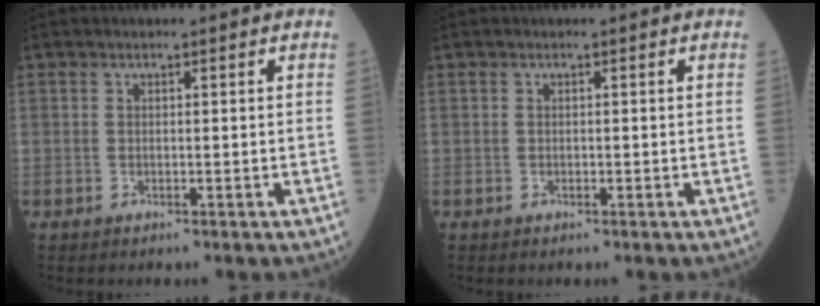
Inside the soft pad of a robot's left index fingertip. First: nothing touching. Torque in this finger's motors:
{"motor_torque": [-0.12, 0.18, 0.01, -0.01]}